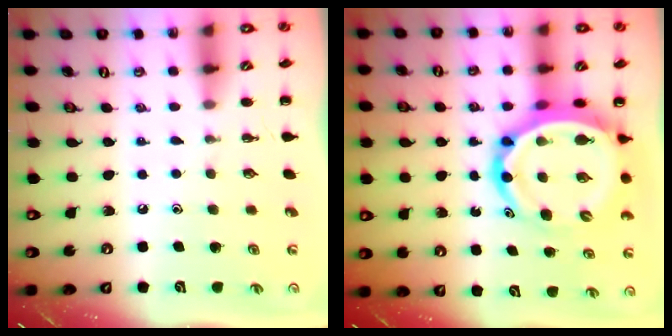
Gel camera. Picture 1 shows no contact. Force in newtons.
{"total": 14.7, "press": 14.2, "slide": 3.9}